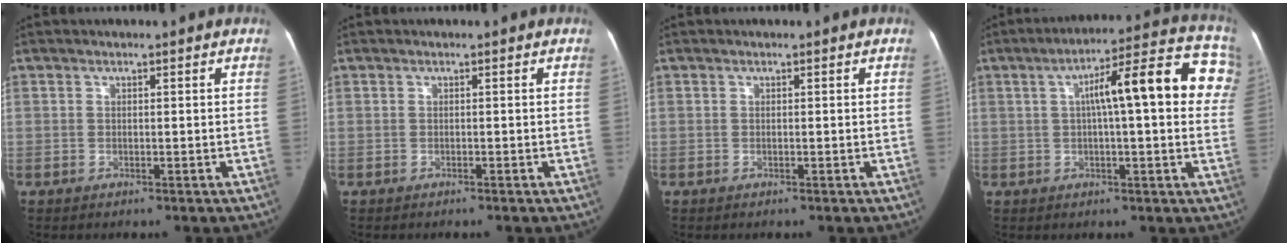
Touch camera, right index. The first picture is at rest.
{"total": 0.0}
{"total": 0.0}
{"total": 16.3, "force": [3.4, 3.4, 15.6], "torque": [-0.206, 0.053, 0.039]}